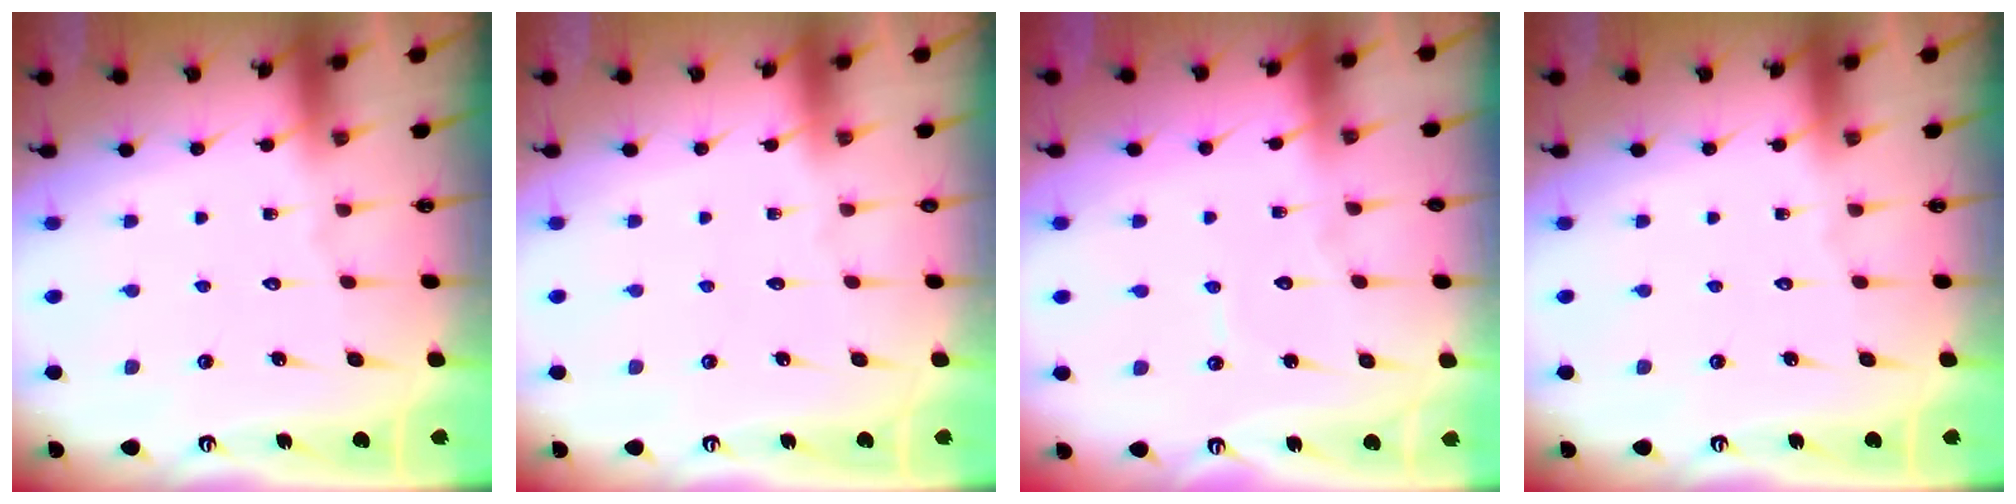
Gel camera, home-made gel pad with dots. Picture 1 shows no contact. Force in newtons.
{"total": 0.0}
{"total": 3.4, "press": 3.4, "slide": 0.3}
{"total": 0.0}